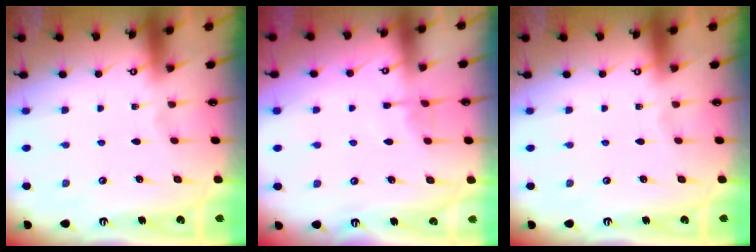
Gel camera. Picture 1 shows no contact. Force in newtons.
{"total": 3.6, "press": 3.6, "slide": 0.6}
{"total": 0.0}